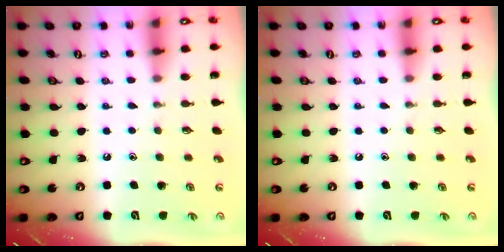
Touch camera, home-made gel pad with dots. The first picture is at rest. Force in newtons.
{"total": 0.0}